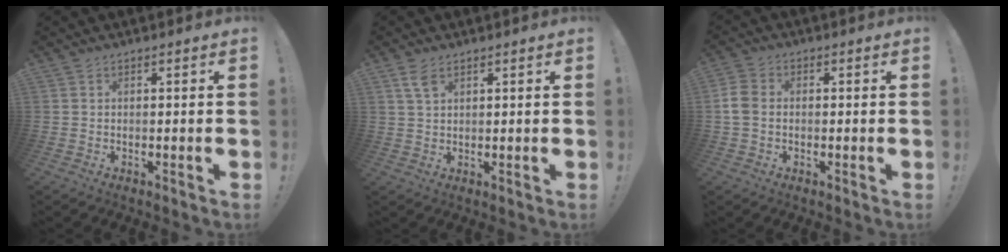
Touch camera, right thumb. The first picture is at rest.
{"total": 4.1, "force": [2.3, 2.0, 2.7], "torque": [-0.041, -0.011, 0.042]}
{"total": 5.7, "force": [-0.5, 4.3, 3.7], "torque": [-0.096, 0.011, -0.007]}